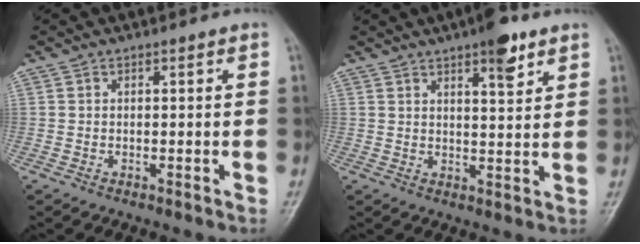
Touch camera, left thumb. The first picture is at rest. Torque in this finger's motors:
{"motor_torque": [1.10, 0.67, 0.60, -0.62, 0.07]}